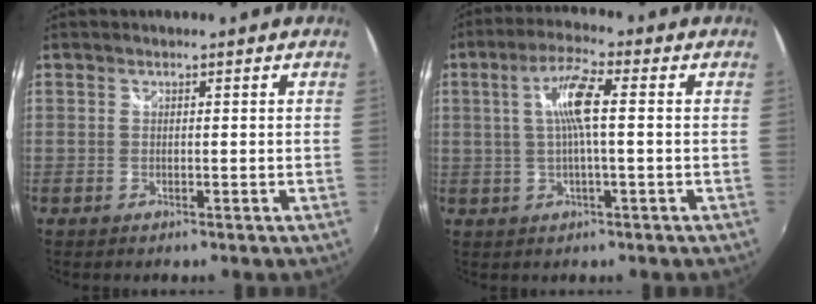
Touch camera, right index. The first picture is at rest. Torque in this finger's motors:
{"motor_torque": [1.04, 0.06, 0.46, 0.14]}